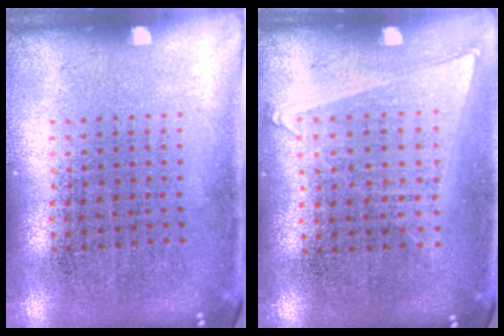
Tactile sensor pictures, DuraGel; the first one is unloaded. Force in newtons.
{"total": 1.1, "press": 1.0, "slide": 0.5}